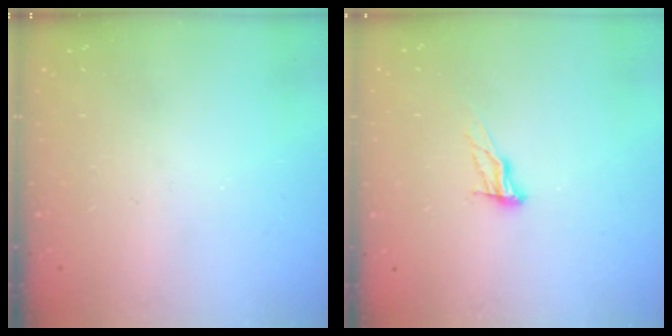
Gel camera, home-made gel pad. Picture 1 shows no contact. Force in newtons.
{"total": 8.7, "press": 8.4, "slide": 2.4}